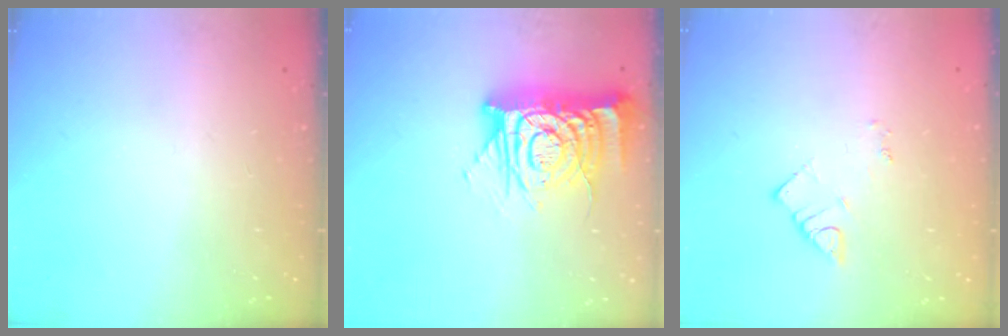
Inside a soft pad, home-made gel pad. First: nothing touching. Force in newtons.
{"total": 17.1, "press": 17.0, "slide": 1.5}
{"total": 2.5, "press": 2.5, "slide": 0.3}